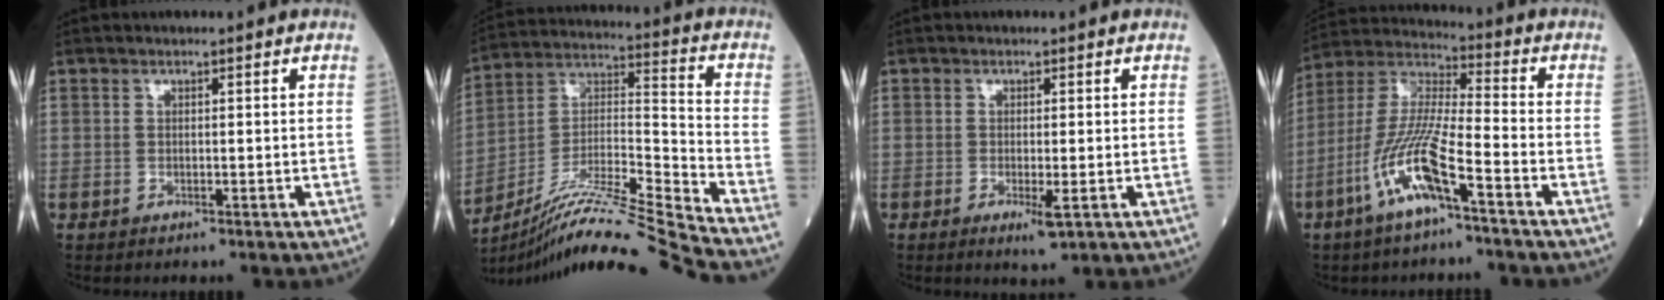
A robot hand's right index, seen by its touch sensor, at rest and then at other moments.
{"total": 20.6, "force": [-18.1, -2.8, 9.4], "torque": [-0.190, -0.002, -0.319]}
{"total": 2.7, "force": [-0.9, 0.4, 2.5], "torque": [-0.037, -0.007, -0.012]}
{"total": 12.3, "force": [-6.0, 1.3, 10.7], "torque": [-0.231, -0.004, -0.122]}